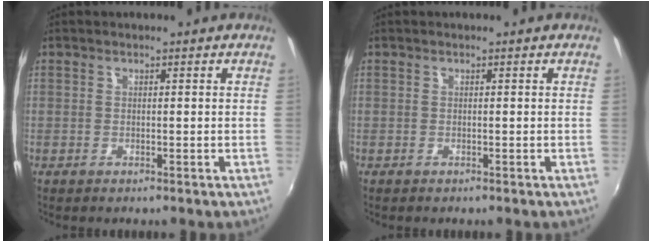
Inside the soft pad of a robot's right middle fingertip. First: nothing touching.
{"total": 0.0}